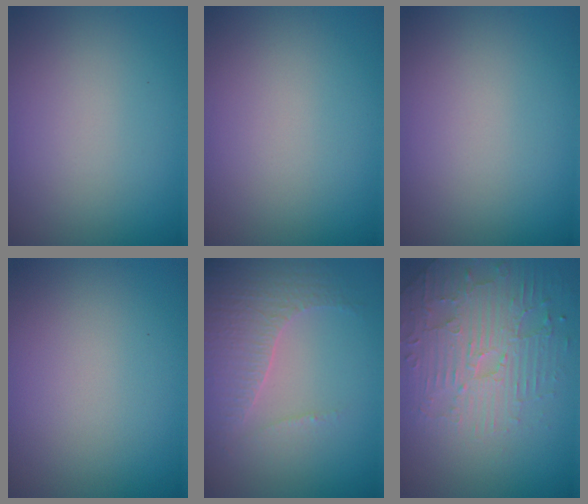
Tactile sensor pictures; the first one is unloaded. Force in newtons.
{"total": 0.0}
{"total": 0.0}
{"total": 0.0}
{"total": 4.3, "press": 3.1, "slide": 3.0}
{"total": 4.7, "press": 4.0, "slide": 2.5}